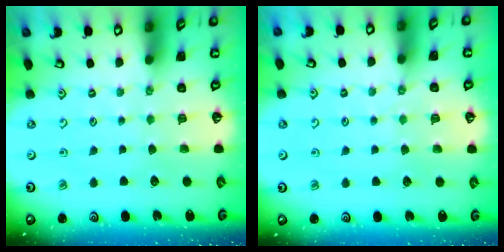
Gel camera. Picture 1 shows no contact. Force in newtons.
{"total": 2.5, "press": 2.4, "slide": 0.4}